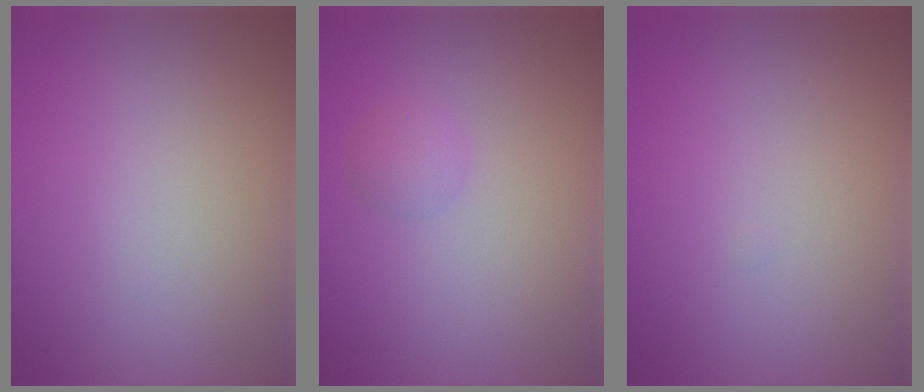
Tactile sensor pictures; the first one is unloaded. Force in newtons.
{"total": 1.2, "press": 1.2, "slide": 0.1}
{"total": 0.0}